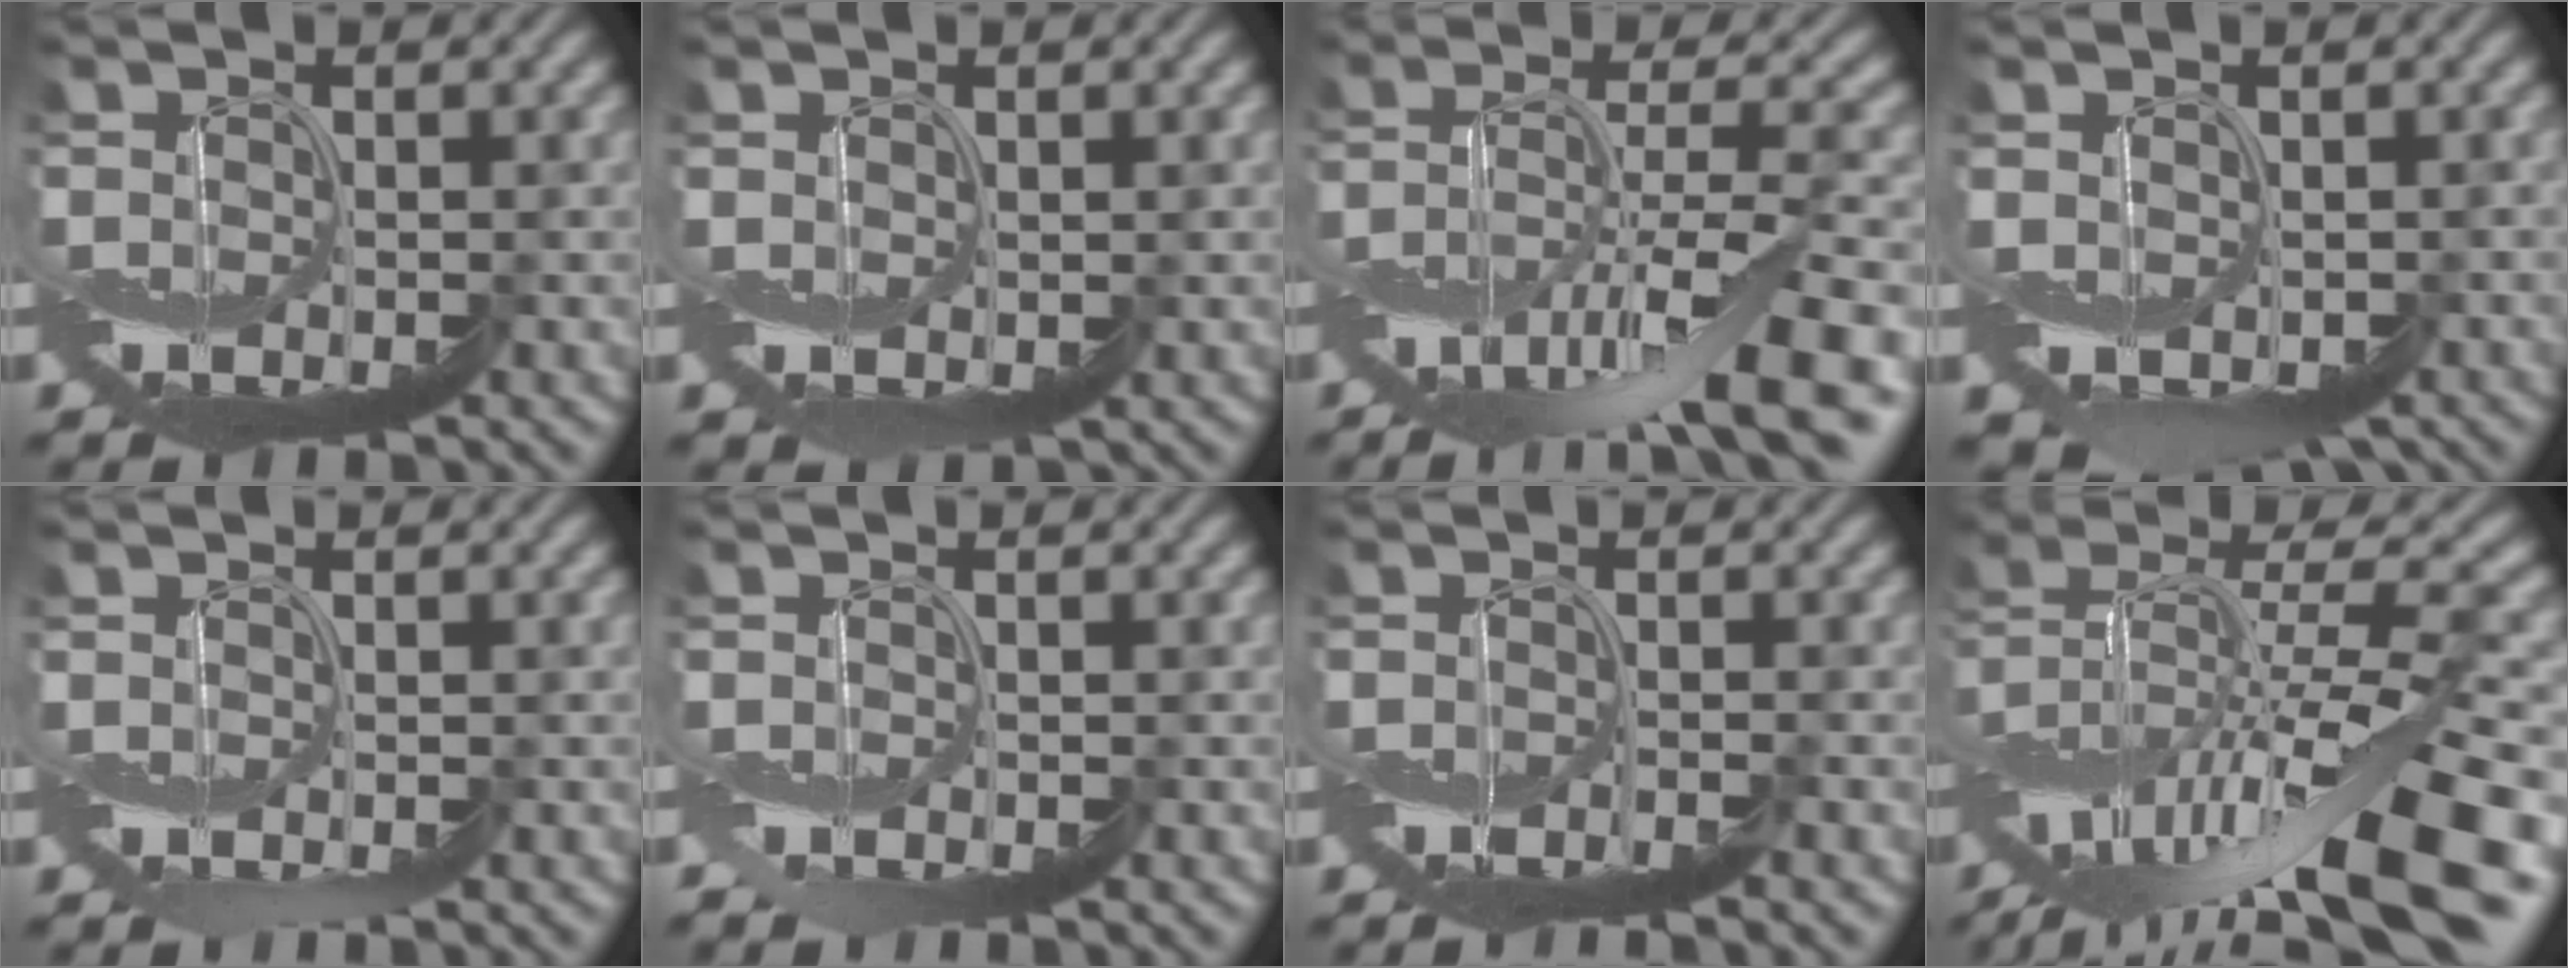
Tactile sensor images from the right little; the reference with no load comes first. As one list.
[{"total": 1.4, "force": [0.5, 1.2, 0.5], "torque": [-0.007, -0.010, 0.019]}, {"total": 10.7, "force": [-4.9, 3.8, 8.7], "torque": [-0.152, 0.006, -0.084]}, {"total": 4.5, "force": [-2.1, 3.1, 2.5], "torque": [-0.032, -0.029, -0.011]}, {"total": 0.6, "force": [-0.2, 0.2, 0.5], "torque": [-0.006, -0.003, -0.004]}, {"total": 0.9, "force": [-0.8, 0.2, 0.1], "torque": [-0.001, -0.004, -0.017]}, {"total": 1.8, "force": [-1.4, -0.1, 1.1], "torque": [-0.017, -0.001, -0.025]}, {"total": 13.2, "force": [-3.9, 3.9, 12.0], "torque": [-0.215, 0.029, -0.063]}]